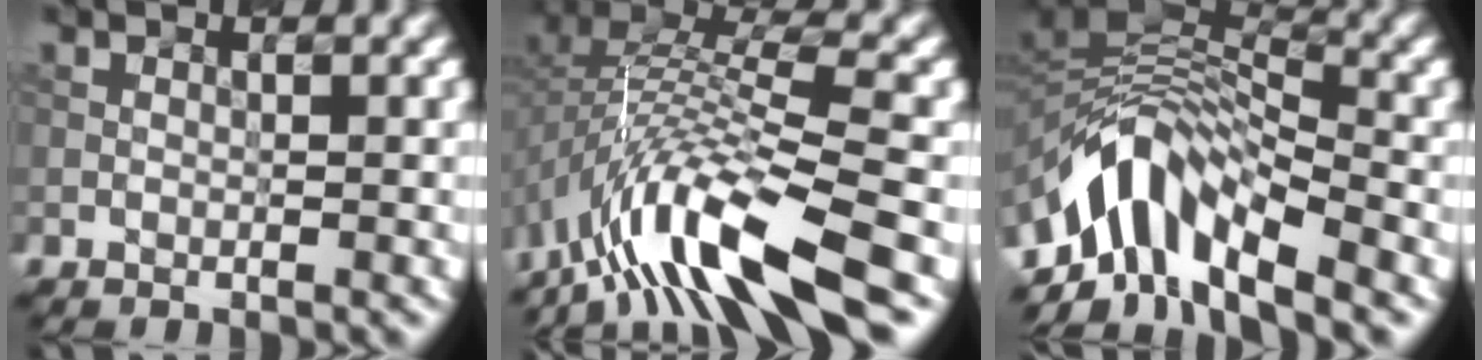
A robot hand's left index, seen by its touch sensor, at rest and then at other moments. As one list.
[{"total": 11.5, "force": [-6.7, 3.2, 8.7], "torque": [-0.165, 0.013, -0.124]}, {"total": 9.4, "force": [-5.1, 3.9, 6.9], "torque": [-0.106, 0.020, -0.104]}]